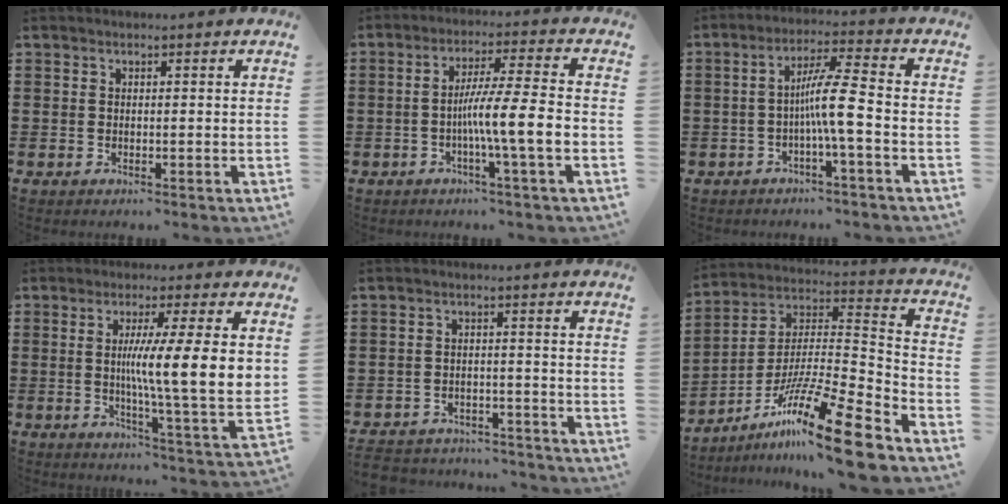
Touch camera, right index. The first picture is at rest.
{"total": 8.5, "force": [-2.2, 0.0, 8.2], "torque": [-0.139, -0.004, -0.041]}
{"total": 7.7, "force": [-1.6, 0.4, 7.5], "torque": [-0.132, 0.002, -0.034]}
{"total": 10.6, "force": [1.9, 0.7, 10.4], "torque": [-0.185, -0.012, 0.028]}
{"total": 3.4, "force": [-3.4, 0.5, -0.1], "torque": [-0.005, 0.002, -0.072]}
{"total": 17.7, "force": [-12.6, 1.3, 12.4], "torque": [-0.212, 0.033, -0.226]}